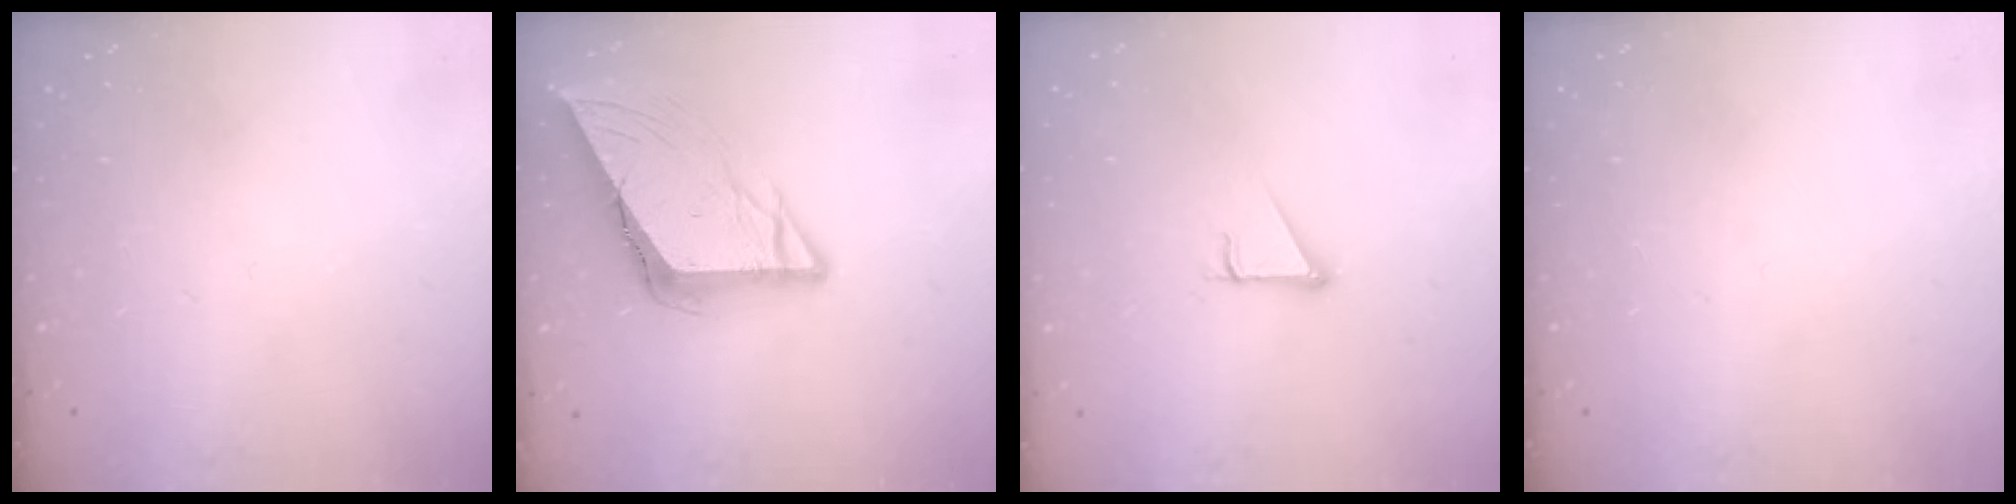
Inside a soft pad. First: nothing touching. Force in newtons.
{"total": 12.0, "press": 12.0, "slide": 1.3}
{"total": 2.9, "press": 2.8, "slide": 0.2}
{"total": 0.0}